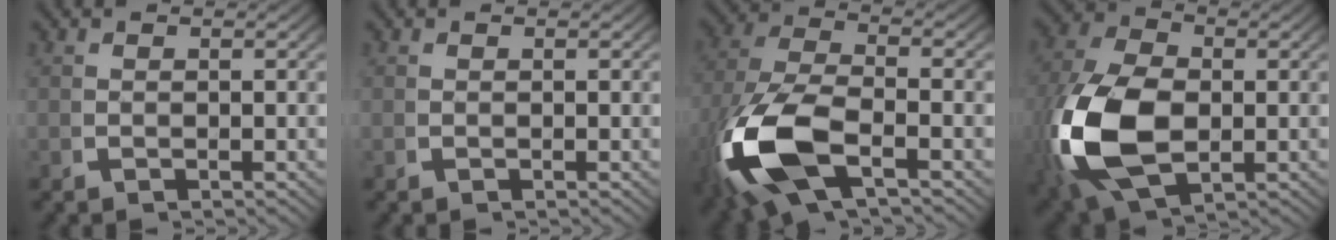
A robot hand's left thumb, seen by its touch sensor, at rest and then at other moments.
{"total": 0.0}
{"total": 12.7, "force": [-2.9, 7.1, 10.1], "torque": [-0.258, -0.036, -0.030]}
{"total": 13.9, "force": [-1.6, 9.3, 10.3], "torque": [-0.272, -0.051, -0.001]}